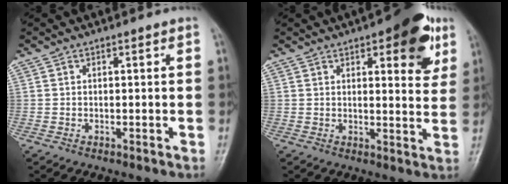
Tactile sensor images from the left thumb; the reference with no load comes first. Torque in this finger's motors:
{"motor_torque": [1.08, 0.77, 0.84, -0.56, 0.01]}